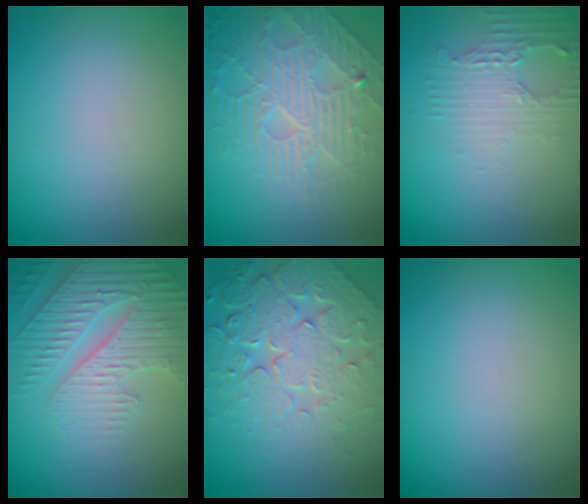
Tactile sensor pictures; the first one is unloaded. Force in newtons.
{"total": 4.1, "press": 4.0, "slide": 1.0}
{"total": 2.7, "press": 2.4, "slide": 1.3}
{"total": 4.8, "press": 4.3, "slide": 2.0}
{"total": 8.0, "press": 5.7, "slide": 5.5}
{"total": 0.0}